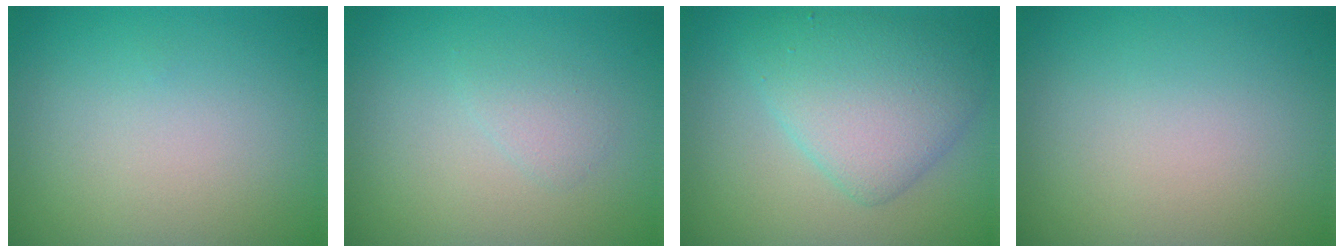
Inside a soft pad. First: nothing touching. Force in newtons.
{"total": 1.1, "press": 1.1, "slide": 0.1}
{"total": 5.4, "press": 5.4, "slide": 0.2}
{"total": 0.0}